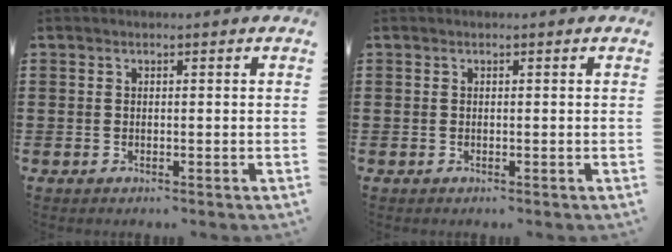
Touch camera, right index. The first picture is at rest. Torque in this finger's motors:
{"motor_torque": [0.00, 0.00, 0.01, -0.01]}